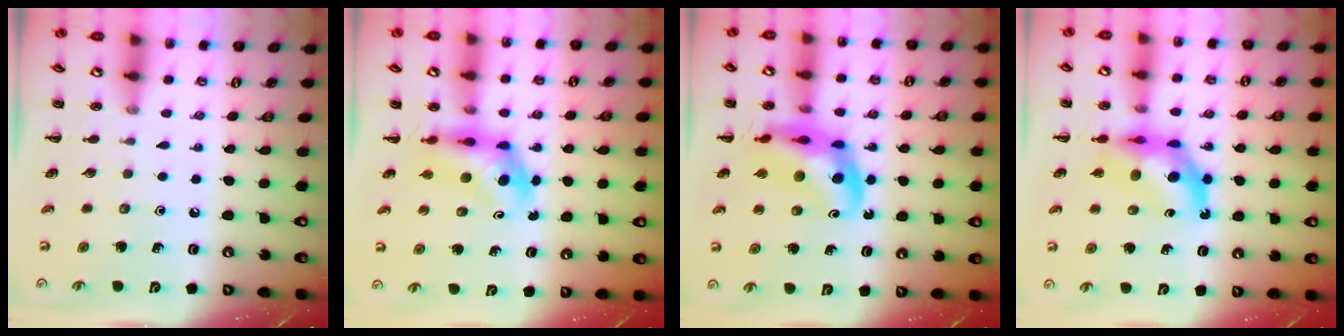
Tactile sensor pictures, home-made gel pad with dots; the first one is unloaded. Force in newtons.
{"total": 5.0, "press": 4.9, "slide": 0.9}
{"total": 13.0, "press": 12.4, "slide": 4.1}
{"total": 10.2, "press": 9.7, "slide": 3.1}